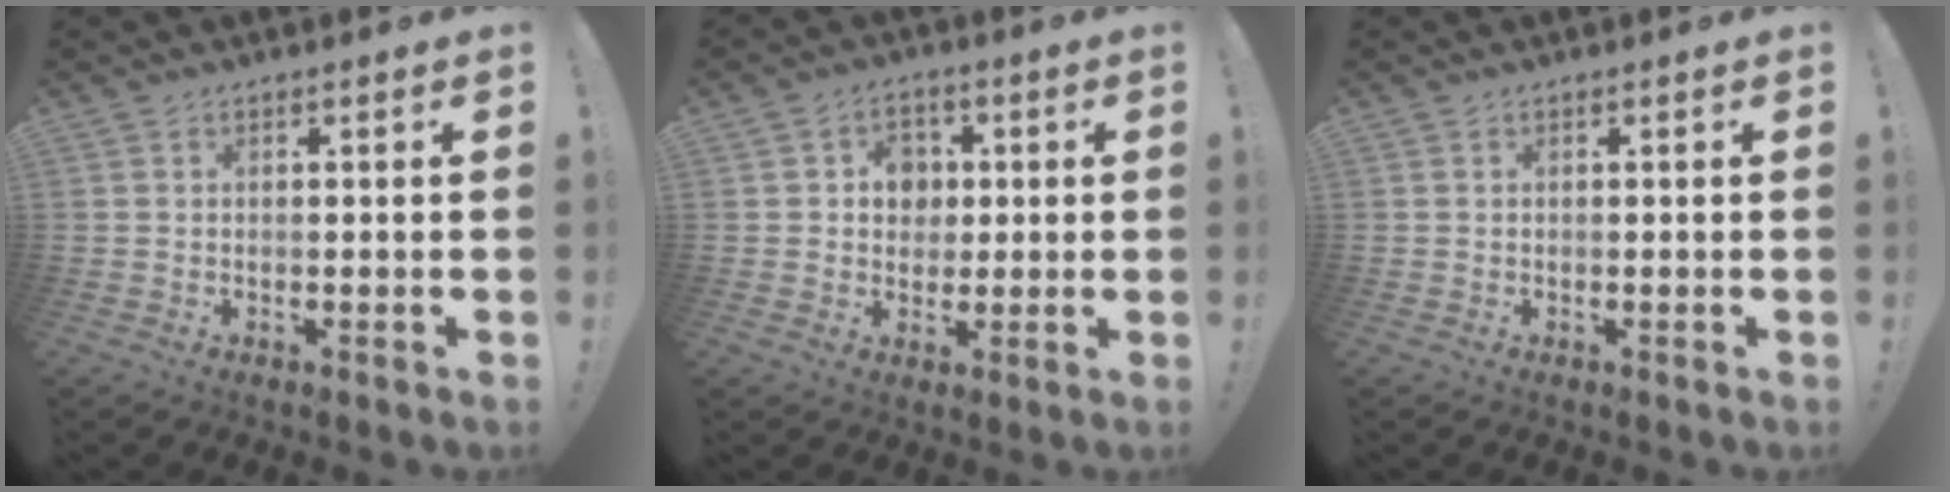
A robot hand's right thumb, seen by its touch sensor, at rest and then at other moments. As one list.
[{"total": 7.1, "force": [1.3, 6.4, 2.7], "torque": [-0.035, -0.001, 0.024]}, {"total": 0.0}]